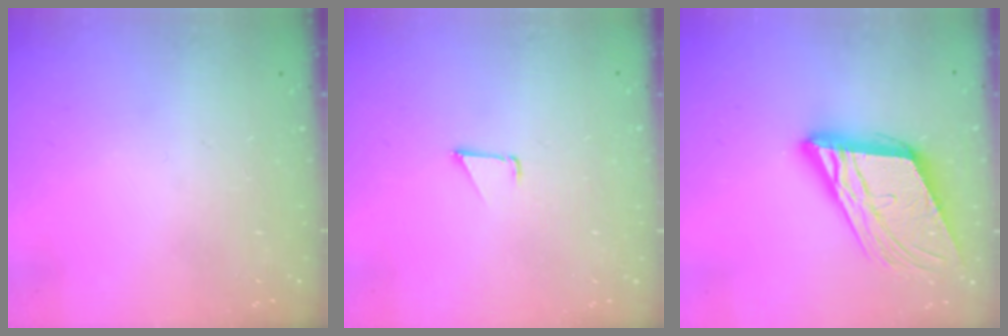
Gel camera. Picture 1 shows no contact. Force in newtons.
{"total": 0.9, "press": 0.9, "slide": 0.1}
{"total": 18.2, "press": 18.0, "slide": 2.7}